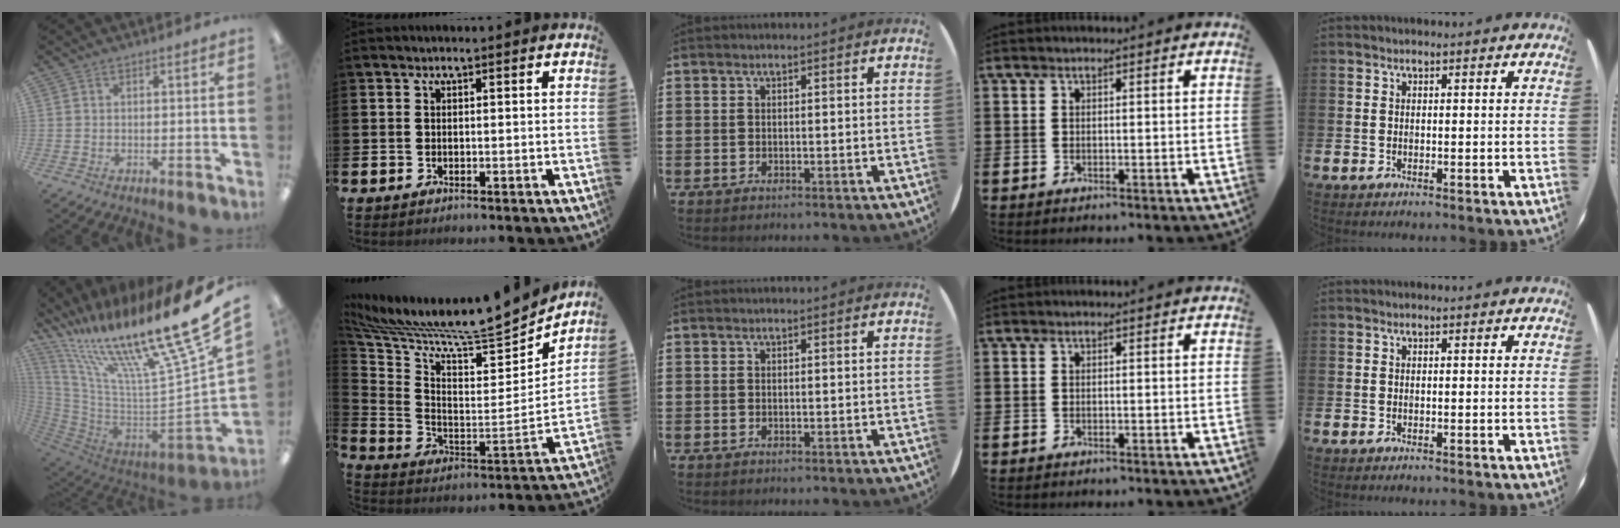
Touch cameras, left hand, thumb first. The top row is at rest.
{"thumb": {"total": 23.3, "force": [16.3, 3.5, 16.3], "torque": [-0.214, -0.167, 0.275]}, "index": {"total": 9.5, "force": [8.9, 0.9, 3.2], "torque": [-0.094, -0.086, 0.142]}}